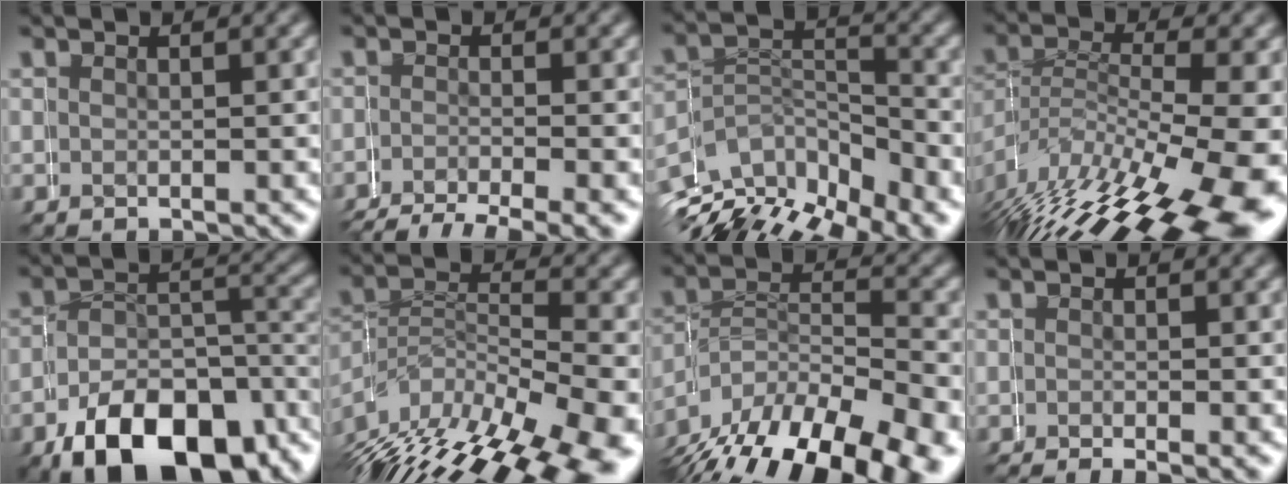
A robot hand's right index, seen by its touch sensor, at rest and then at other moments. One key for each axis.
{"total": 6.3, "fx": -5.4, "fy": 2.5, "fz": 2.0, "tx": -0.023, "ty": -0.017, "tz": -0.073}
{"total": 9.4, "fx": -4.5, "fy": 7.2, "fz": 4.0, "tx": -0.070, "ty": -0.018, "tz": -0.074}
{"total": 10.5, "fx": -3.3, "fy": 5.6, "fz": 8.3, "tx": -0.135, "ty": -0.038, "tz": -0.025}
{"total": 9.6, "fx": -6.5, "fy": 4.7, "fz": 5.2, "tx": -0.060, "ty": -0.019, "tz": -0.094}
{"total": 9.0, "fx": -3.4, "fy": 5.1, "fz": 6.6, "tx": -0.109, "ty": -0.022, "tz": -0.042}
{"total": 9.8, "fx": -6.5, "fy": 5.5, "fz": 4.9, "tx": -0.077, "ty": -0.026, "tz": -0.090}
{"total": 2.4, "fx": -2.2, "fy": 0.2, "fz": 0.9, "tx": -0.006, "ty": -0.006, "tz": -0.031}